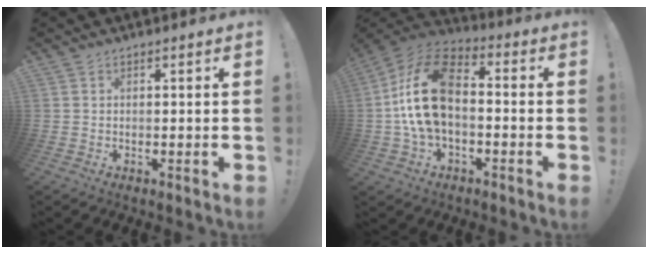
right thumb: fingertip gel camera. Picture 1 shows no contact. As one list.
[{"total": 18.2, "force": [0.1, 11.4, 14.2], "torque": [-0.271, 0.023, 0.008]}]